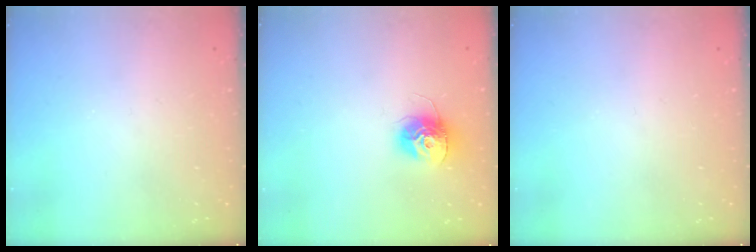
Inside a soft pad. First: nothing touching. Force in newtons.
{"total": 12.3, "press": 12.3, "slide": 1.0}
{"total": 0.0}